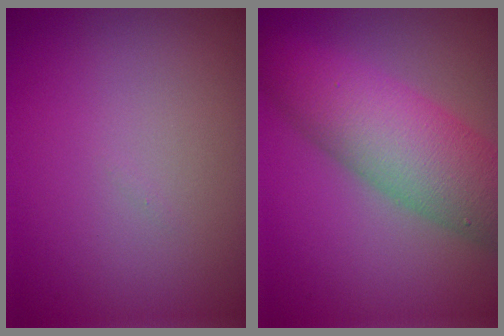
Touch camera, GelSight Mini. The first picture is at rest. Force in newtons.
{"total": 8.4, "press": 8.4, "slide": 0.0}